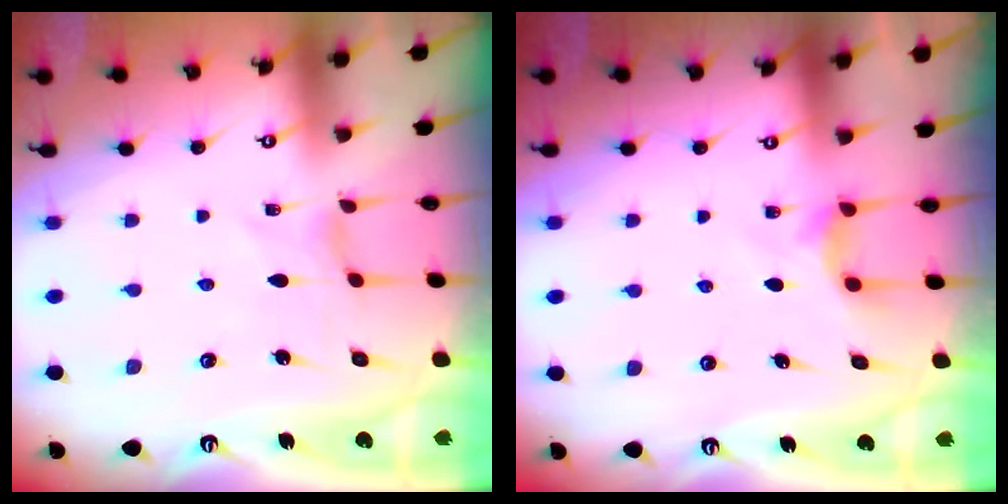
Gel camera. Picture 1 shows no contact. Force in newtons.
{"total": 3.7, "press": 3.7, "slide": 0.5}